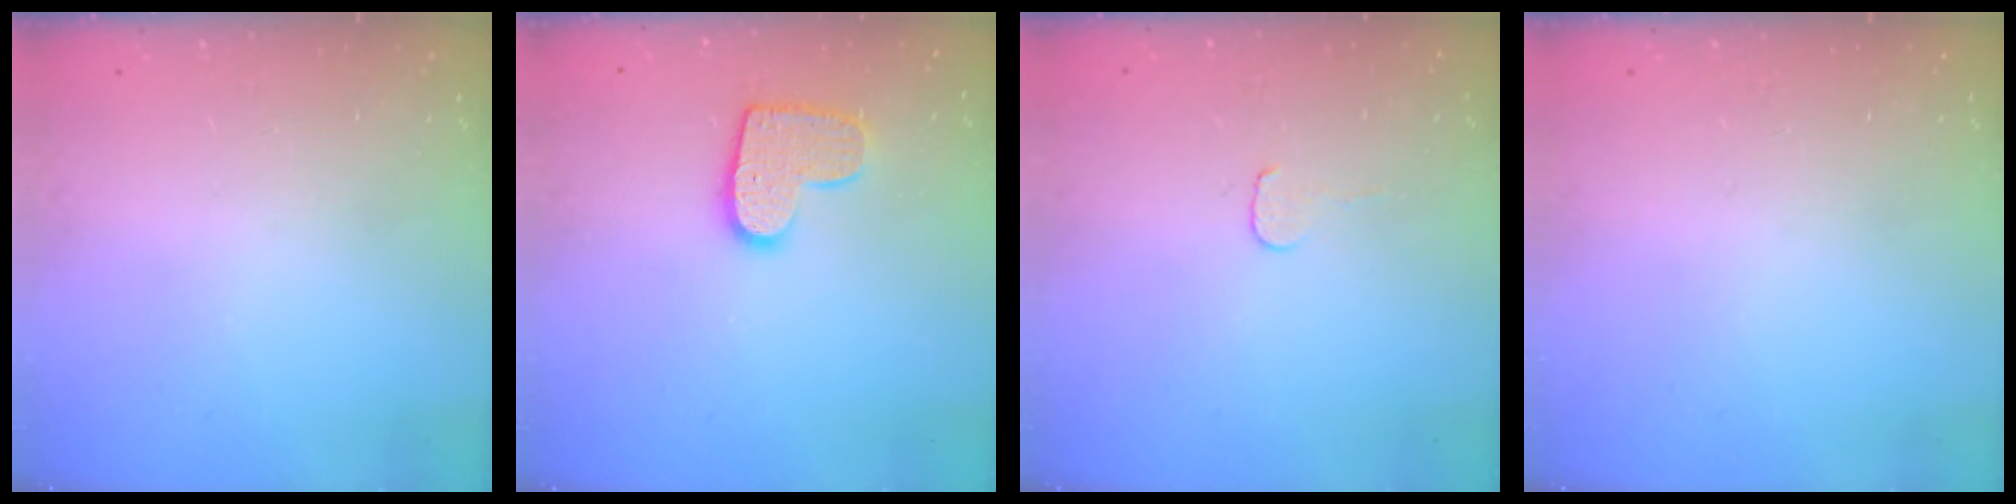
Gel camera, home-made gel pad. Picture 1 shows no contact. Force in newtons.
{"total": 11.2, "press": 11.2, "slide": 0.6}
{"total": 3.5, "press": 3.5, "slide": 0.4}
{"total": 0.0}